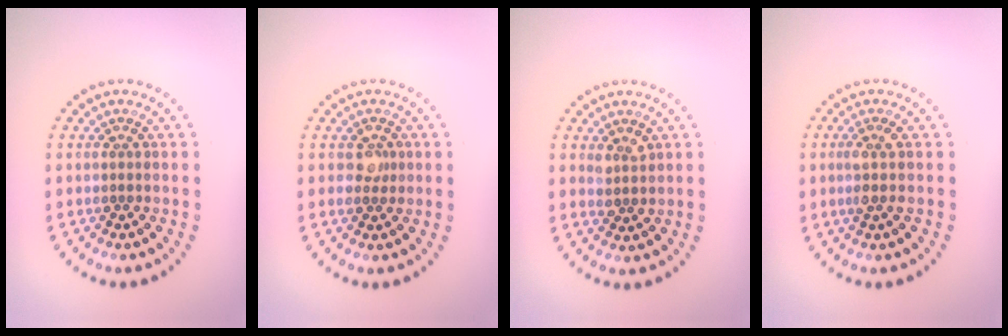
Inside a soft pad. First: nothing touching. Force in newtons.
{"total": 1.4, "press": 1.4, "slide": 0.1}
{"total": 1.5, "press": 1.4, "slide": 0.7}
{"total": 1.7, "press": 1.5, "slide": 0.8}